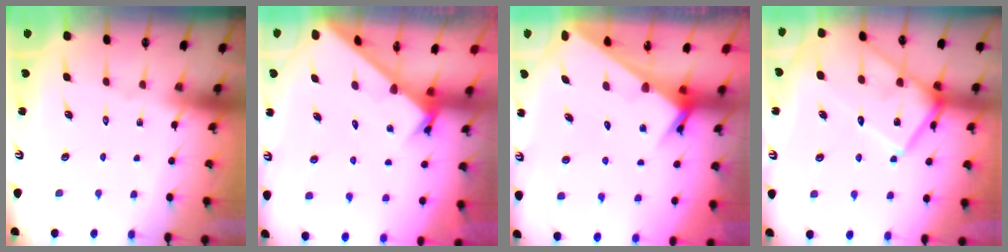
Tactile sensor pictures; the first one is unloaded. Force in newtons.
{"total": 2.7, "press": 2.7, "slide": 0.2}
{"total": 3.7, "press": 3.7, "slide": 0.2}
{"total": 17.9, "press": 17.9, "slide": 1.7}